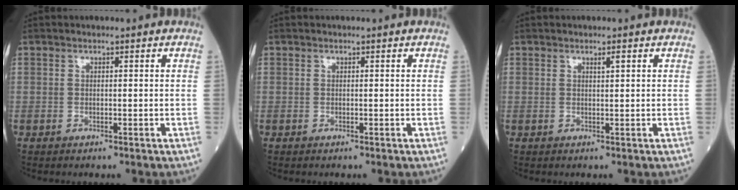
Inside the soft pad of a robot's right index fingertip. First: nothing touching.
{"total": 0.0}
{"total": 1.0, "force": [0.6, 0.0, 0.9], "torque": [-0.015, -0.001, 0.010]}